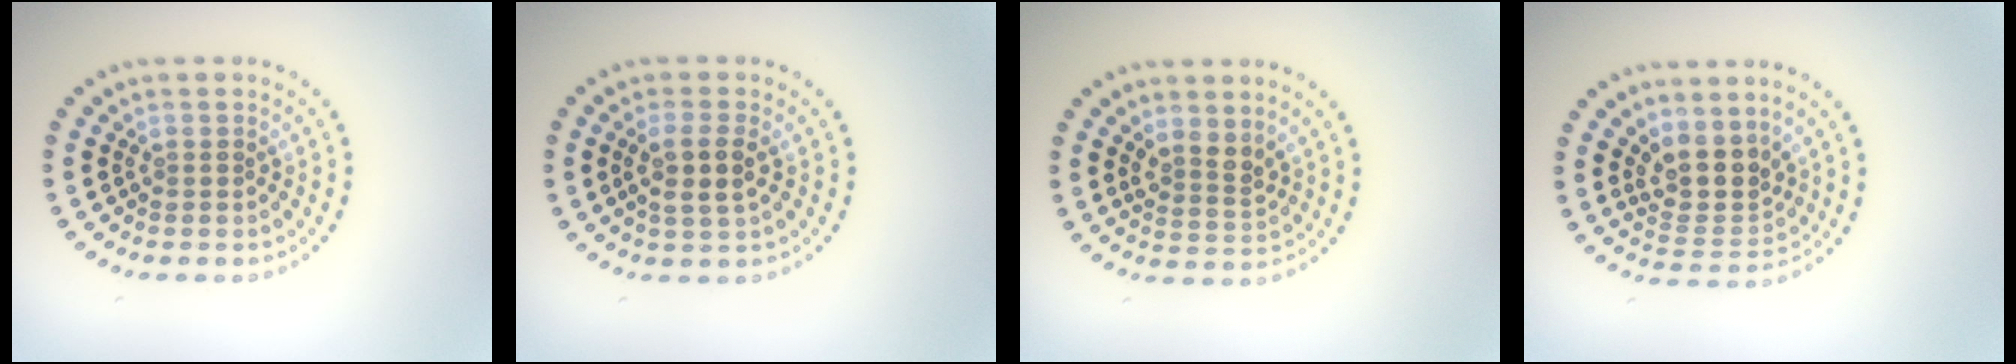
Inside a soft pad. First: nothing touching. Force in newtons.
{"total": 2.7, "press": 2.5, "slide": 1.1}
{"total": 2.2, "press": 1.7, "slide": 1.4}
{"total": 3.7, "press": 2.9, "slide": 2.3}